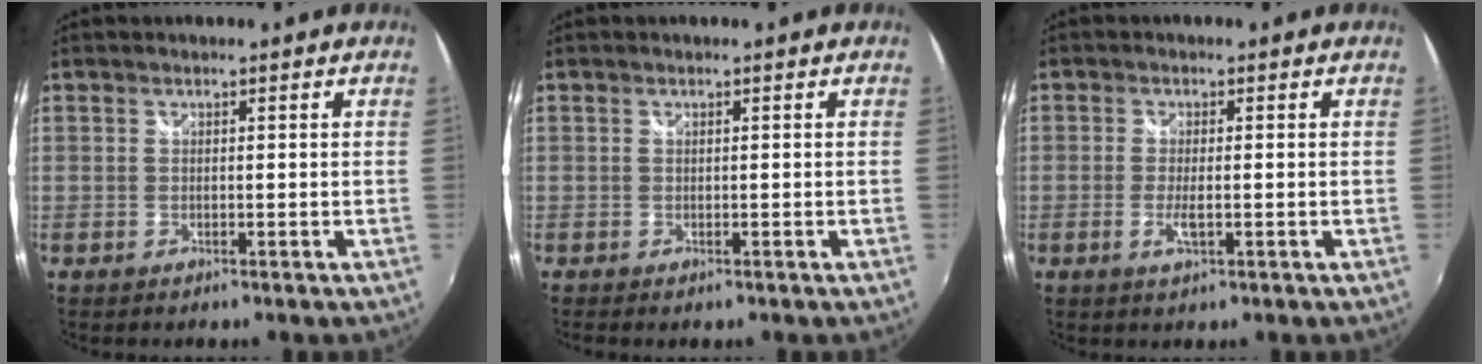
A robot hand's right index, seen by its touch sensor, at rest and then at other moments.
{"total": 0.0}
{"total": 3.1, "force": [-1.0, 0.6, 2.8], "torque": [-0.059, -0.005, -0.018]}